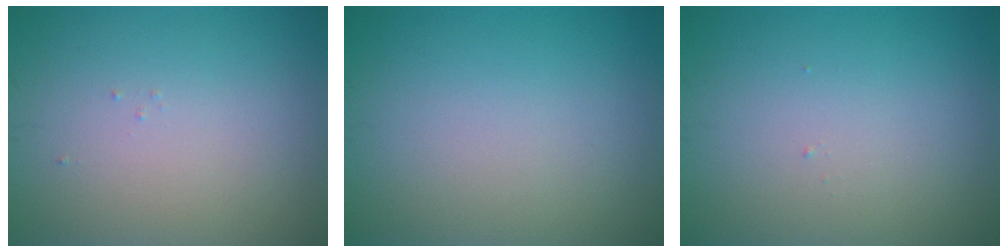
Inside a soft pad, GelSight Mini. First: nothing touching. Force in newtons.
{"total": 0.0}
{"total": 0.0}